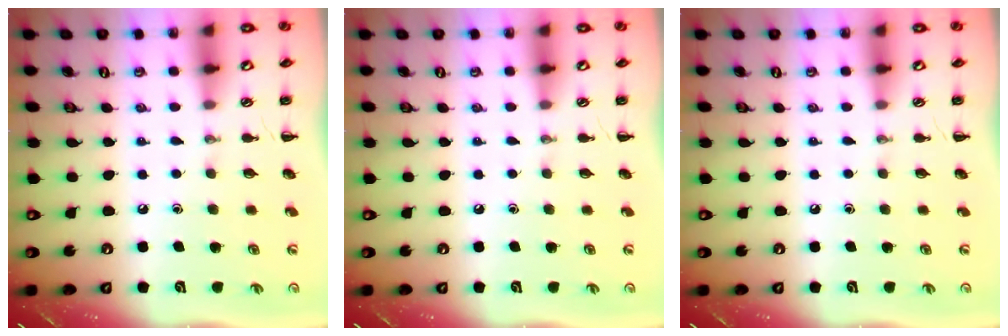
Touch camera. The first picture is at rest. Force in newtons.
{"total": 0.0}
{"total": 0.0}